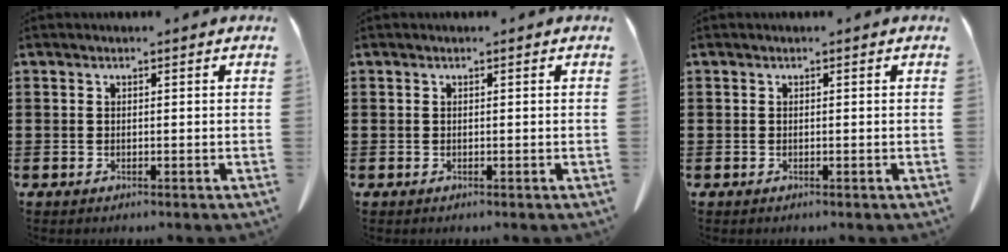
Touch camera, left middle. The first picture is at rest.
{"total": 0.0}
{"total": 0.0}